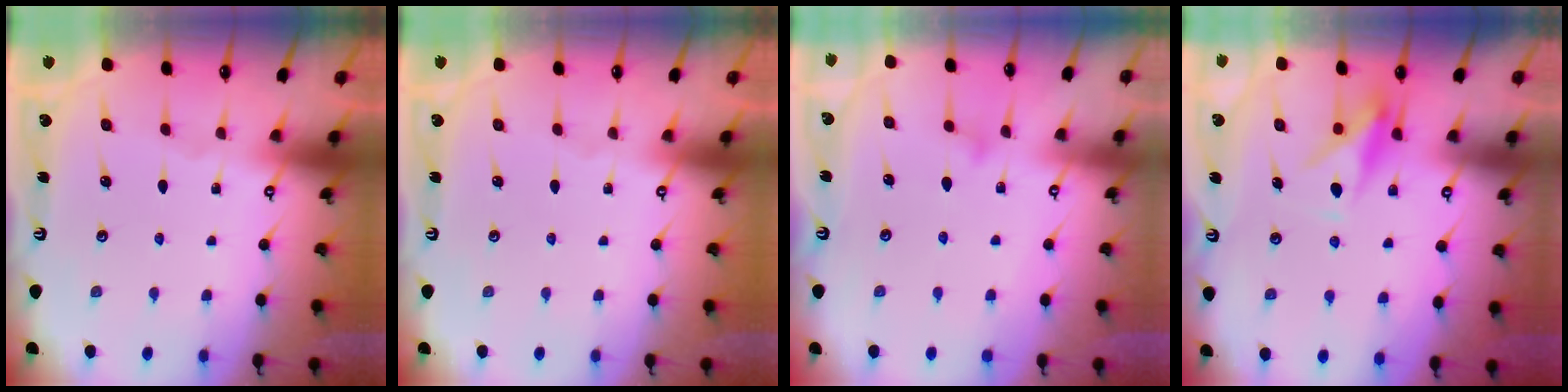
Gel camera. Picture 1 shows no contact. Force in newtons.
{"total": 0.0}
{"total": 7.1, "press": 7.1, "slide": 0.3}
{"total": 7.7, "press": 7.7, "slide": 0.4}